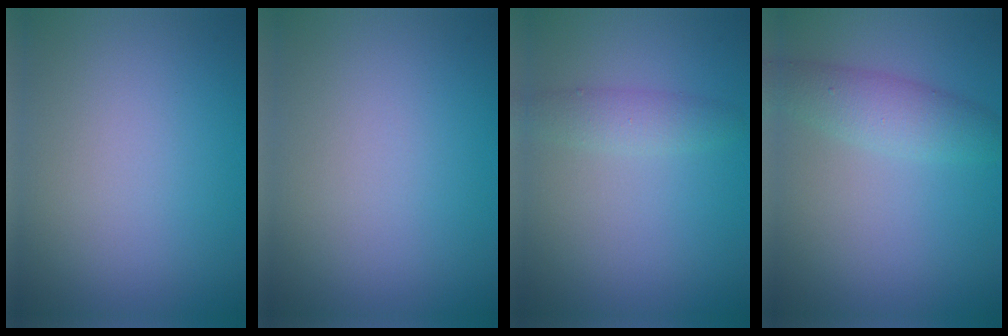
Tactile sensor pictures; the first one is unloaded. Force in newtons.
{"total": 0.0}
{"total": 1.9, "press": 1.9, "slide": 0.1}
{"total": 3.4, "press": 3.4, "slide": 0.1}